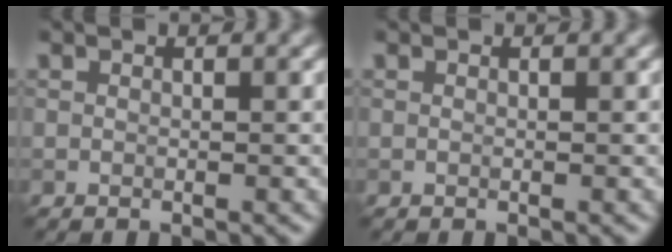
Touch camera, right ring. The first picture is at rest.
{"total": 0.0}